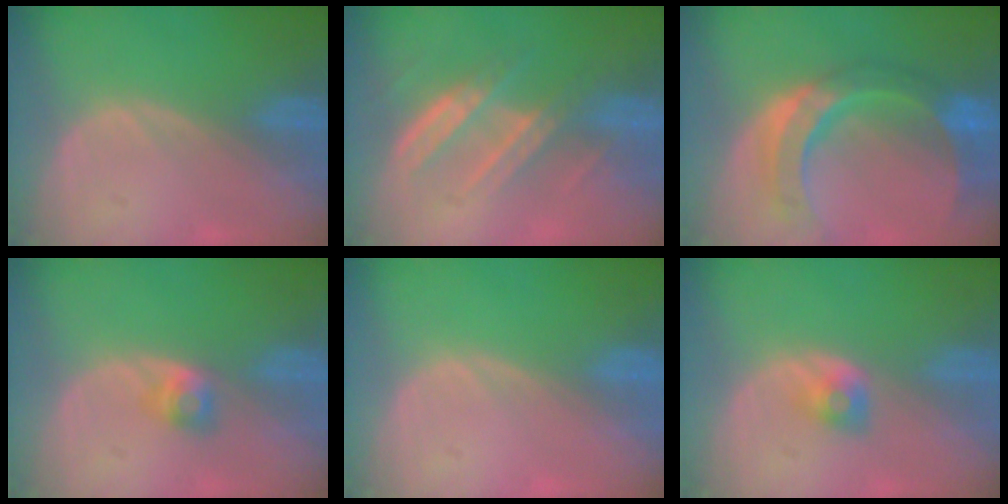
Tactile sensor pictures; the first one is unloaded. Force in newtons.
{"total": 6.6, "press": 6.4, "slide": 1.7}
{"total": 11.3, "press": 9.5, "slide": 6.1}
{"total": 2.7, "press": 2.4, "slide": 1.1}
{"total": 0.0}
{"total": 2.5, "press": 2.3, "slide": 0.9}